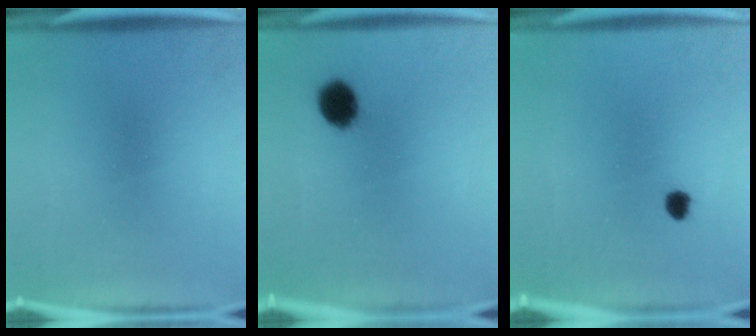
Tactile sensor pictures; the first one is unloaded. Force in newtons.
{"total": 7.4}
{"total": 1.7}